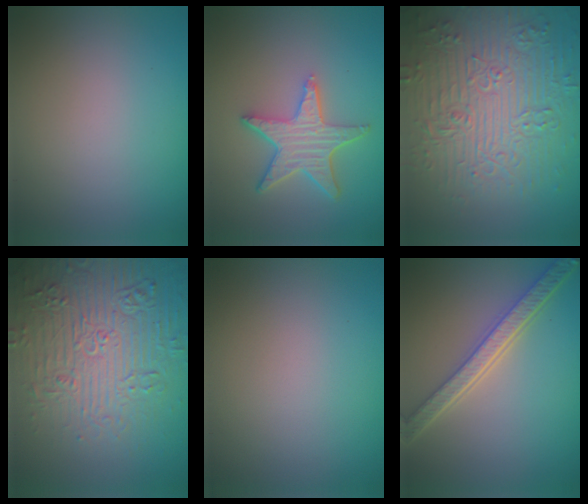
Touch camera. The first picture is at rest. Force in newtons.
{"total": 4.8, "press": 4.2, "slide": 2.4}
{"total": 9.1, "press": 6.6, "slide": 6.3}
{"total": 7.9, "press": 7.6, "slide": 2.0}
{"total": 0.0}
{"total": 5.5, "press": 4.1, "slide": 3.7}